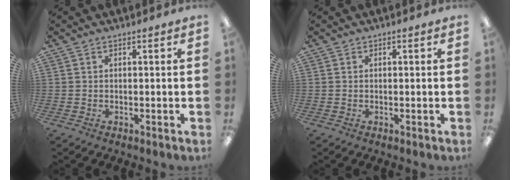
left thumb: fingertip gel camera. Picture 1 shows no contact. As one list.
[{"total": 0.0}]